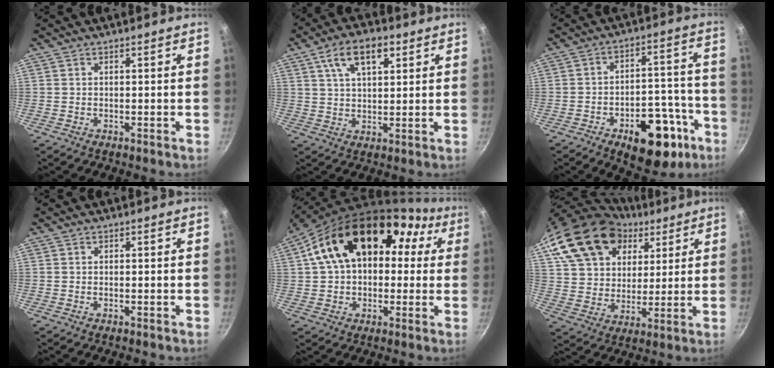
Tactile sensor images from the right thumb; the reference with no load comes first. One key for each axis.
{"total": 9.8, "fx": 4.5, "fy": 5.0, "fz": 7.2, "tx": -0.109, "ty": -0.001, "tz": 0.075}
{"total": 22.7, "fx": -12.2, "fy": 11.4, "fz": 15.3, "tx": -0.145, "ty": 0.083, "tz": -0.167}
{"total": 0.0}
{"total": 23.3, "fx": 5.8, "fy": 15.6, "fz": 16.3, "tx": -0.256, "ty": 0.052, "tz": 0.084}
{"total": 23.1, "fx": 11.7, "fy": 16.1, "fz": 11.7, "tx": -0.206, "ty": 0.005, "tz": 0.214}